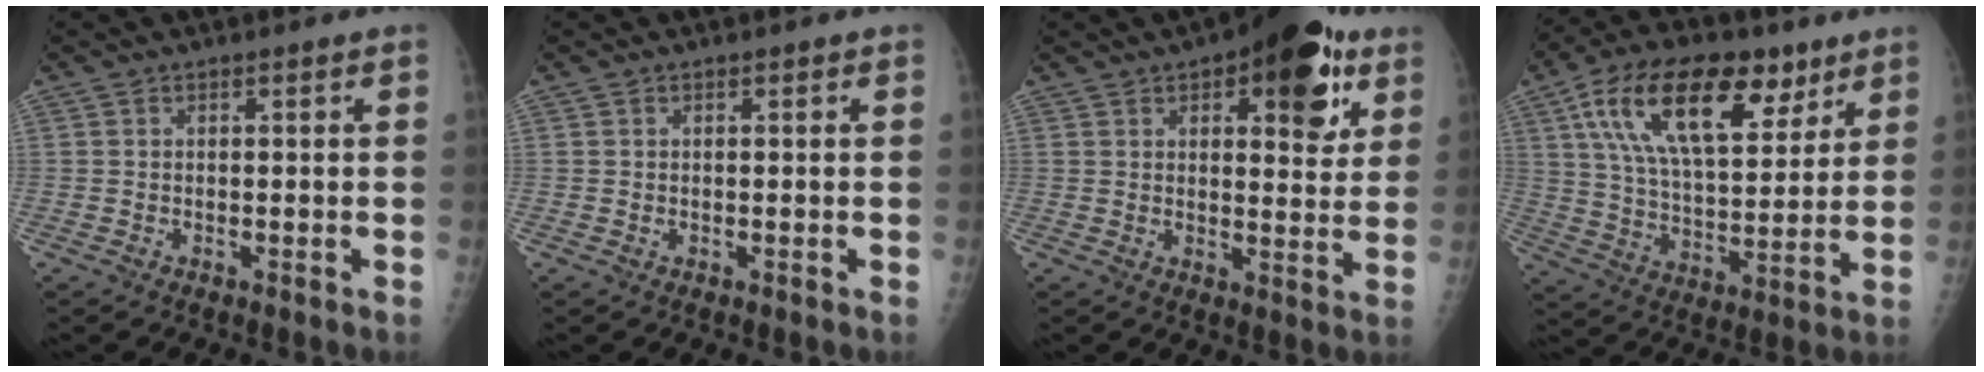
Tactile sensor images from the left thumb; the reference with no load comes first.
{"total": 0.0}
{"total": 15.3, "force": [7.5, 6.6, 11.5], "torque": [-0.100, -0.020, 0.093]}
{"total": 22.3, "force": [10.9, 11.2, 16.0], "torque": [-0.248, -0.021, 0.188]}